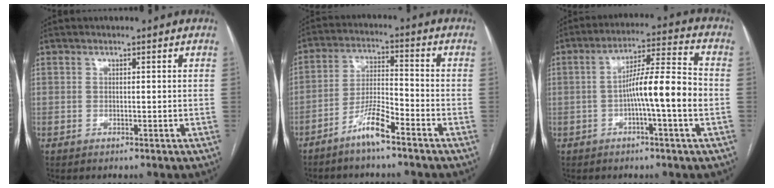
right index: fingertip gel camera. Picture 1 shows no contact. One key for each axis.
{"total": 6.7, "fx": -4.9, "fy": 0.6, "fz": 4.6, "tx": -0.093, "ty": -0.003, "tz": -0.097}
{"total": 10.2, "fx": -2.0, "fy": 0.0, "fz": 10.0, "tx": -0.165, "ty": 0.017, "tz": -0.040}